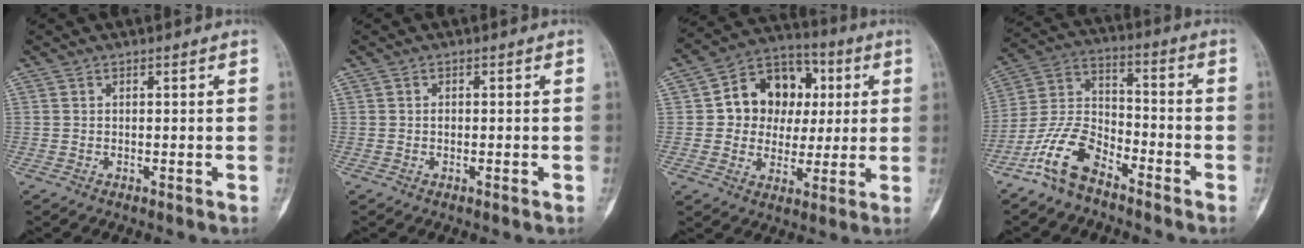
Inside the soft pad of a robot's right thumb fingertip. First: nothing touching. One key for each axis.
{"total": 0.8, "fx": -0.3, "fy": 0.4, "fz": 0.7, "tx": -0.008, "ty": 0.000, "tz": -0.004}
{"total": 14.5, "fx": 2.3, "fy": 12.1, "fz": 7.6, "tx": -0.057, "ty": 0.014, "tz": 0.036}
{"total": 11.3, "fx": -7.8, "fy": 5.3, "fz": 6.3, "tx": -0.128, "ty": 0.056, "tz": -0.161}